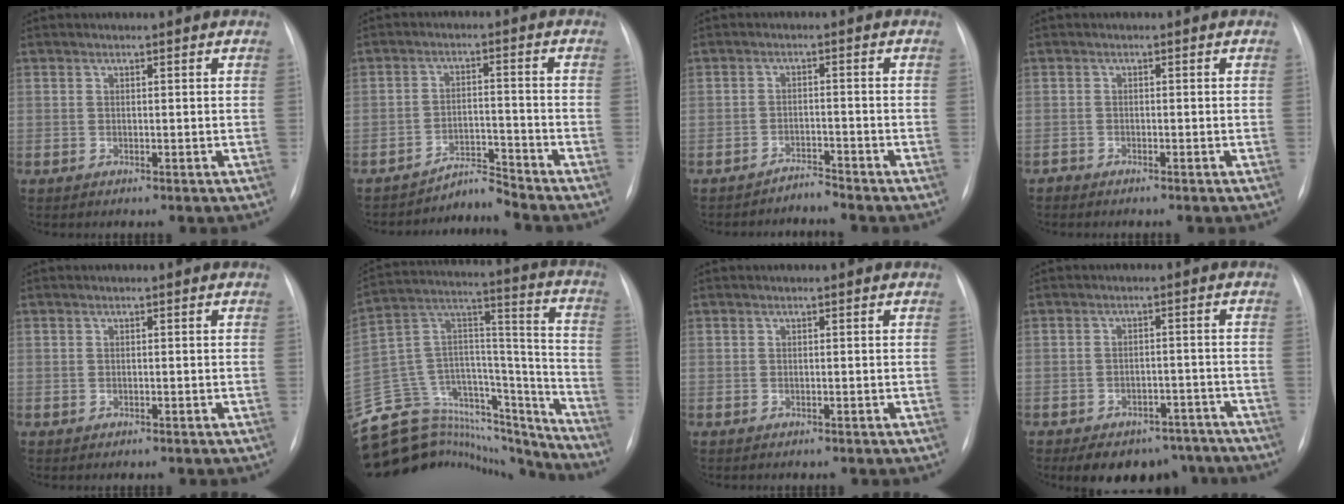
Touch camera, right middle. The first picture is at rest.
{"total": 4.2, "force": [-3.9, -1.1, -1.1], "torque": [0.019, -0.001, -0.062]}
{"total": 2.3, "force": [-2.2, -0.4, -0.6], "torque": [0.018, -0.011, -0.035]}
{"total": 0.8, "force": [-0.8, 0.0, -0.1], "torque": [-0.001, -0.002, -0.018]}
{"total": 0.0}
{"total": 31.5, "force": [-29.0, 8.7, 8.7], "torque": [-0.151, 0.041, -0.436]}
{"total": 0.0}
{"total": 12.2, "force": [-9.5, 6.5, 4.1], "torque": [-0.045, 0.018, -0.115]}